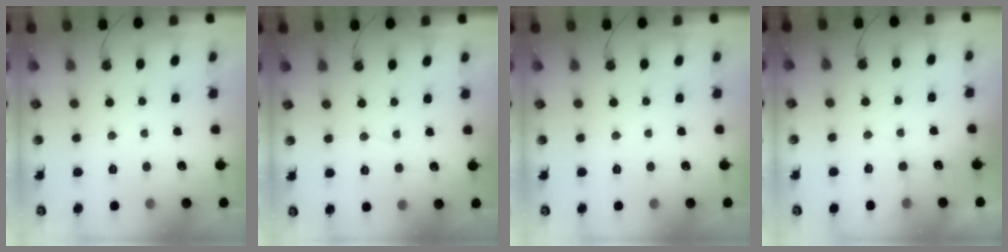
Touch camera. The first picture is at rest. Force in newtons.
{"total": 2.9, "press": 2.9, "slide": 0.3}
{"total": 0.0}
{"total": 2.8, "press": 2.8, "slide": 0.3}